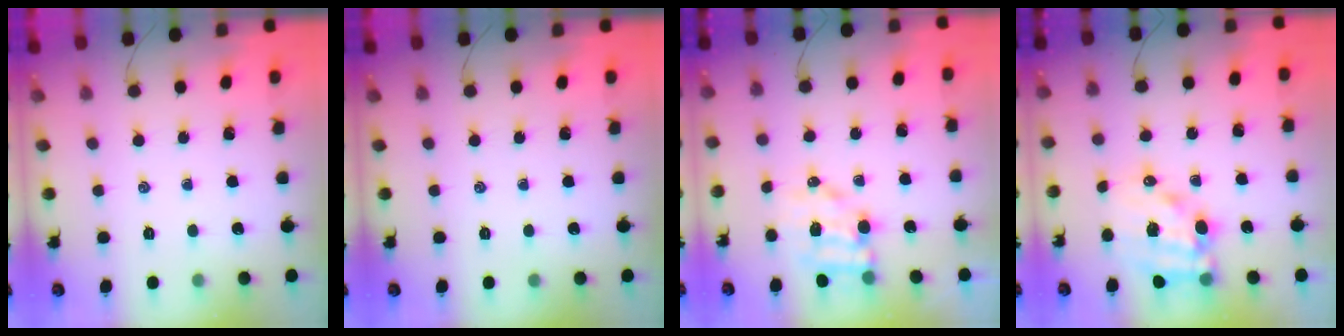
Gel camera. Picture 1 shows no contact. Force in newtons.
{"total": 0.0}
{"total": 7.3, "press": 7.2, "slide": 0.8}
{"total": 12.3, "press": 11.8, "slide": 3.4}